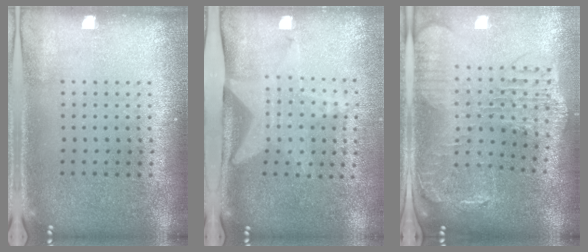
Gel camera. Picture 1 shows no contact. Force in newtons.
{"total": 2.0, "press": 1.5, "slide": 1.4}
{"total": 2.1, "press": 1.9, "slide": 0.9}